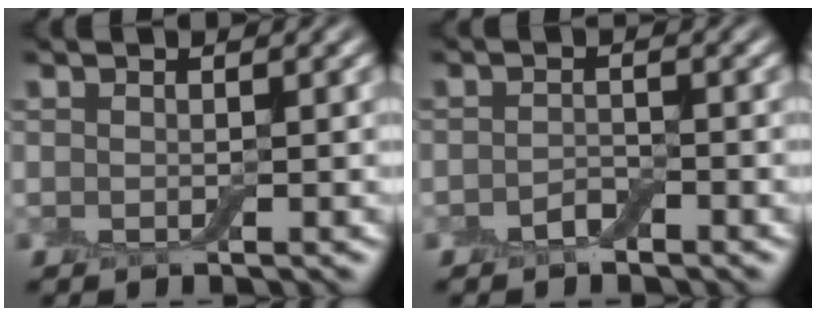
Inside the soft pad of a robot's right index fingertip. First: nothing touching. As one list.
[{"total": 1.5, "force": [-1.0, 0.6, 0.8], "torque": [-0.016, 0.003, -0.020]}]